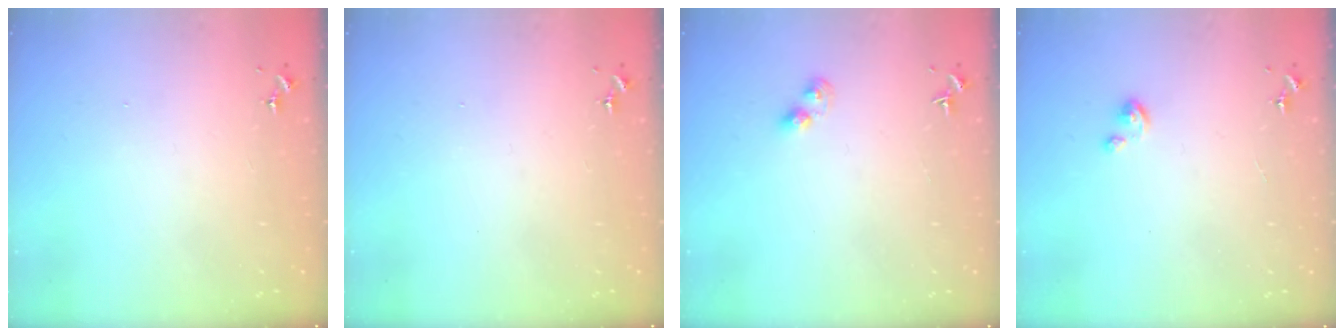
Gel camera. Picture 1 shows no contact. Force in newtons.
{"total": 0.0}
{"total": 3.9, "press": 3.9, "slide": 0.1}
{"total": 2.9, "press": 2.9, "slide": 0.2}